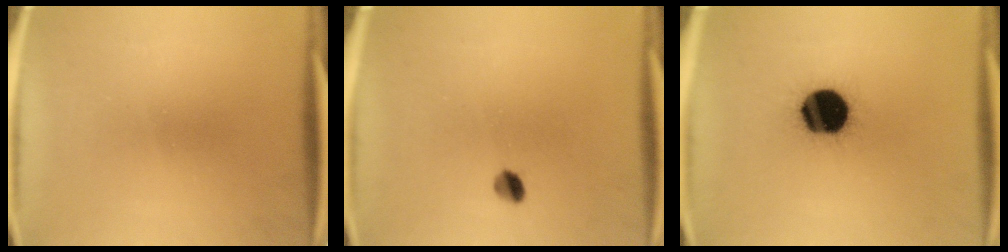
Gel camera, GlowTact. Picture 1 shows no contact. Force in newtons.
{"total": 2.5}
{"total": 18.3}